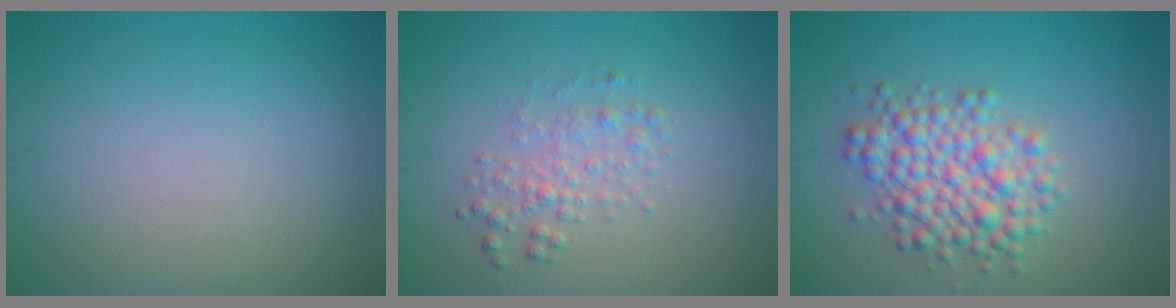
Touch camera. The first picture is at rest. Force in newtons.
{"total": 2.0, "press": 2.0, "slide": 0.1}
{"total": 5.1, "press": 5.1, "slide": 0.2}